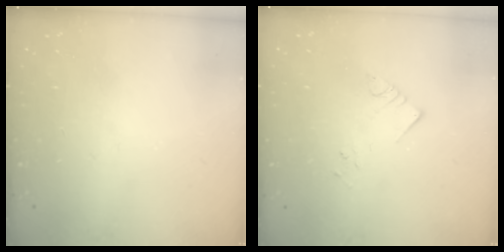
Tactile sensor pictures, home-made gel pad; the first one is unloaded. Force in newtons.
{"total": 3.9, "press": 3.9, "slide": 0.2}